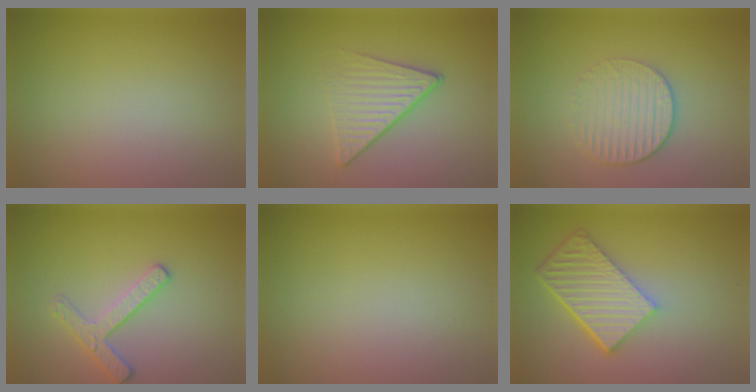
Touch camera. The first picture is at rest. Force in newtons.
{"total": 4.2, "press": 2.9, "slide": 3.1}
{"total": 3.1, "press": 2.7, "slide": 1.5}
{"total": 2.5, "press": 2.5, "slide": 0.3}
{"total": 0.0}
{"total": 6.7, "press": 4.8, "slide": 4.6}